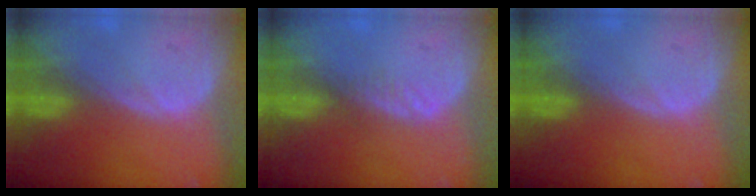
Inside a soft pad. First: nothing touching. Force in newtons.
{"total": 1.7, "press": 1.4, "slide": 1.0}
{"total": 0.0}